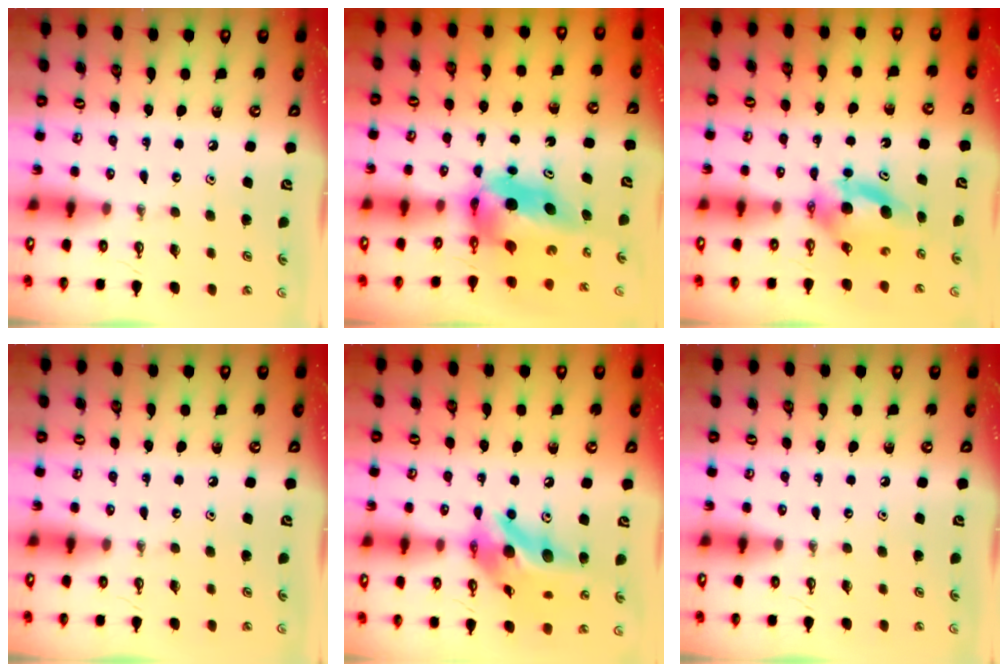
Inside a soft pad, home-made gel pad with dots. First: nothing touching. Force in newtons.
{"total": 6.5, "press": 6.5, "slide": 0.4}
{"total": 6.4, "press": 6.1, "slide": 2.0}
{"total": 0.0}
{"total": 16.5, "press": 16.2, "slide": 3.4}
{"total": 0.0}